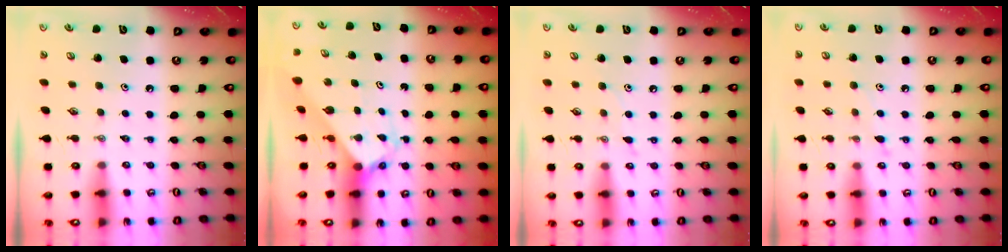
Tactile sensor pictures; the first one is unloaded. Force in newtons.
{"total": 2.7, "press": 2.7, "slide": 0.2}
{"total": 4.5, "press": 4.5, "slide": 0.1}
{"total": 4.7, "press": 4.7, "slide": 0.6}